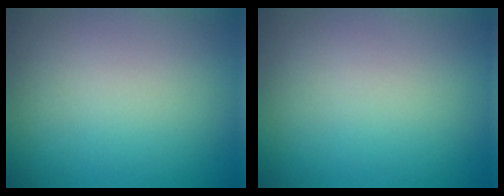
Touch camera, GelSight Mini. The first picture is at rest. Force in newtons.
{"total": 0.0}